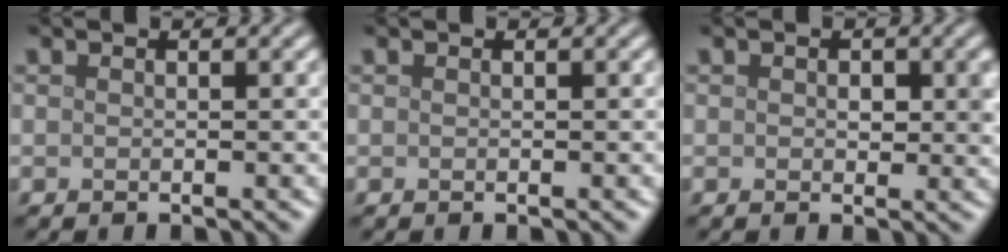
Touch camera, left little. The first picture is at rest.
{"total": 0.0}
{"total": 2.0, "force": [0.4, 1.2, 1.5], "torque": [-0.016, -0.005, 0.005]}